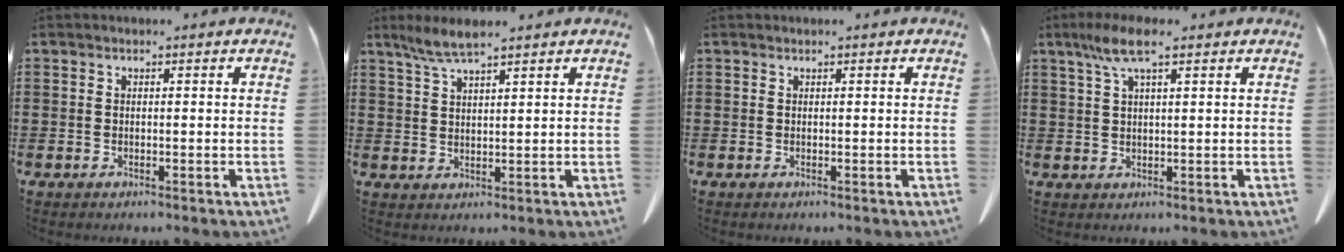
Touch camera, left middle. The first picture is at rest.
{"total": 4.3, "force": [3.2, 0.5, 2.8], "torque": [-0.062, -0.001, 0.059]}
{"total": 0.0}
{"total": 6.0, "force": [3.2, 1.2, 5.0], "torque": [-0.103, 0.006, 0.056]}